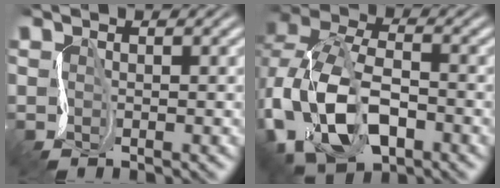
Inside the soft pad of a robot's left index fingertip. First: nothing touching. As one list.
[{"total": 9.7, "force": [-3.6, 6.3, 6.5], "torque": [-0.159, -0.010, -0.075]}]